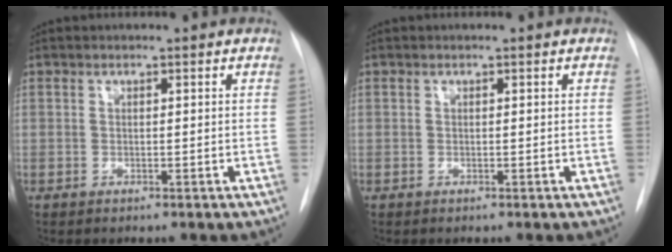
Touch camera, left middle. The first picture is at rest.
{"total": 0.0}